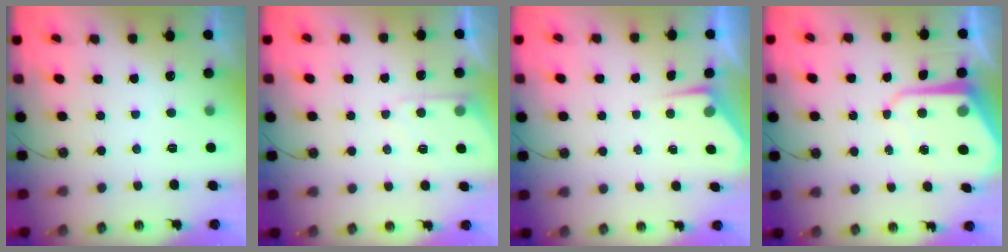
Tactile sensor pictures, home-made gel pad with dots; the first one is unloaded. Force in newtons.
{"total": 6.5, "press": 6.4, "slide": 0.6}
{"total": 2.9, "press": 2.9, "slide": 0.5}
{"total": 9.0, "press": 9.0, "slide": 0.5}